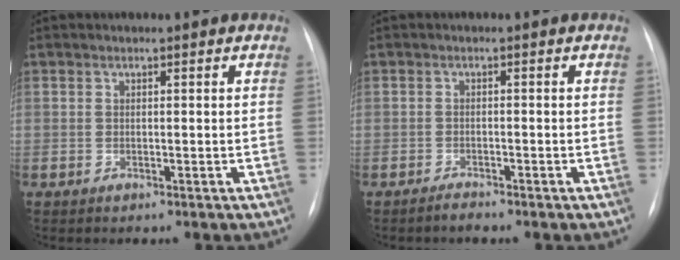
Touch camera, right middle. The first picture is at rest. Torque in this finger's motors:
{"motor_torque": [0.20, -0.21, -0.01, 0.02]}